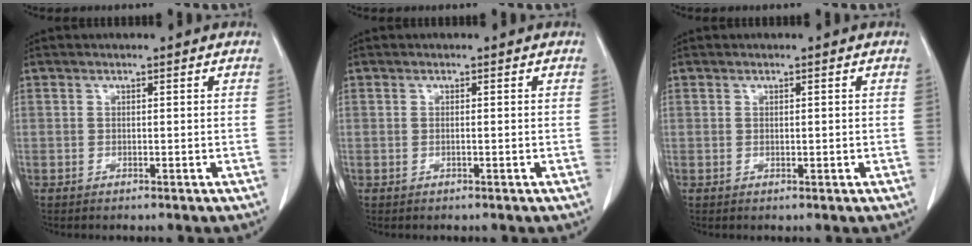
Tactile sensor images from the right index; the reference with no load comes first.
{"total": 0.6, "force": [-0.1, 0.3, 0.6], "torque": [-0.017, 0.001, 0.000]}
{"total": 0.9, "force": [-0.1, 0.5, 0.7], "torque": [-0.019, -0.002, 0.002]}